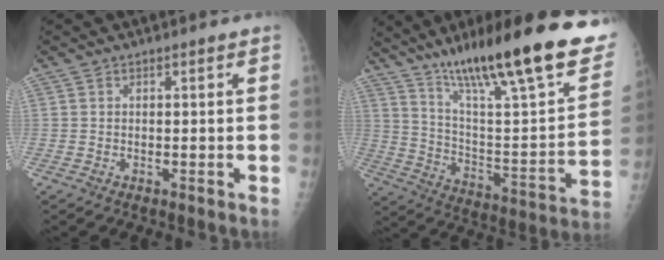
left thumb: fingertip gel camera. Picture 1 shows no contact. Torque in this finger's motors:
{"motor_torque": [0.36, 0.28, 1.27, -1.50, 0.12]}